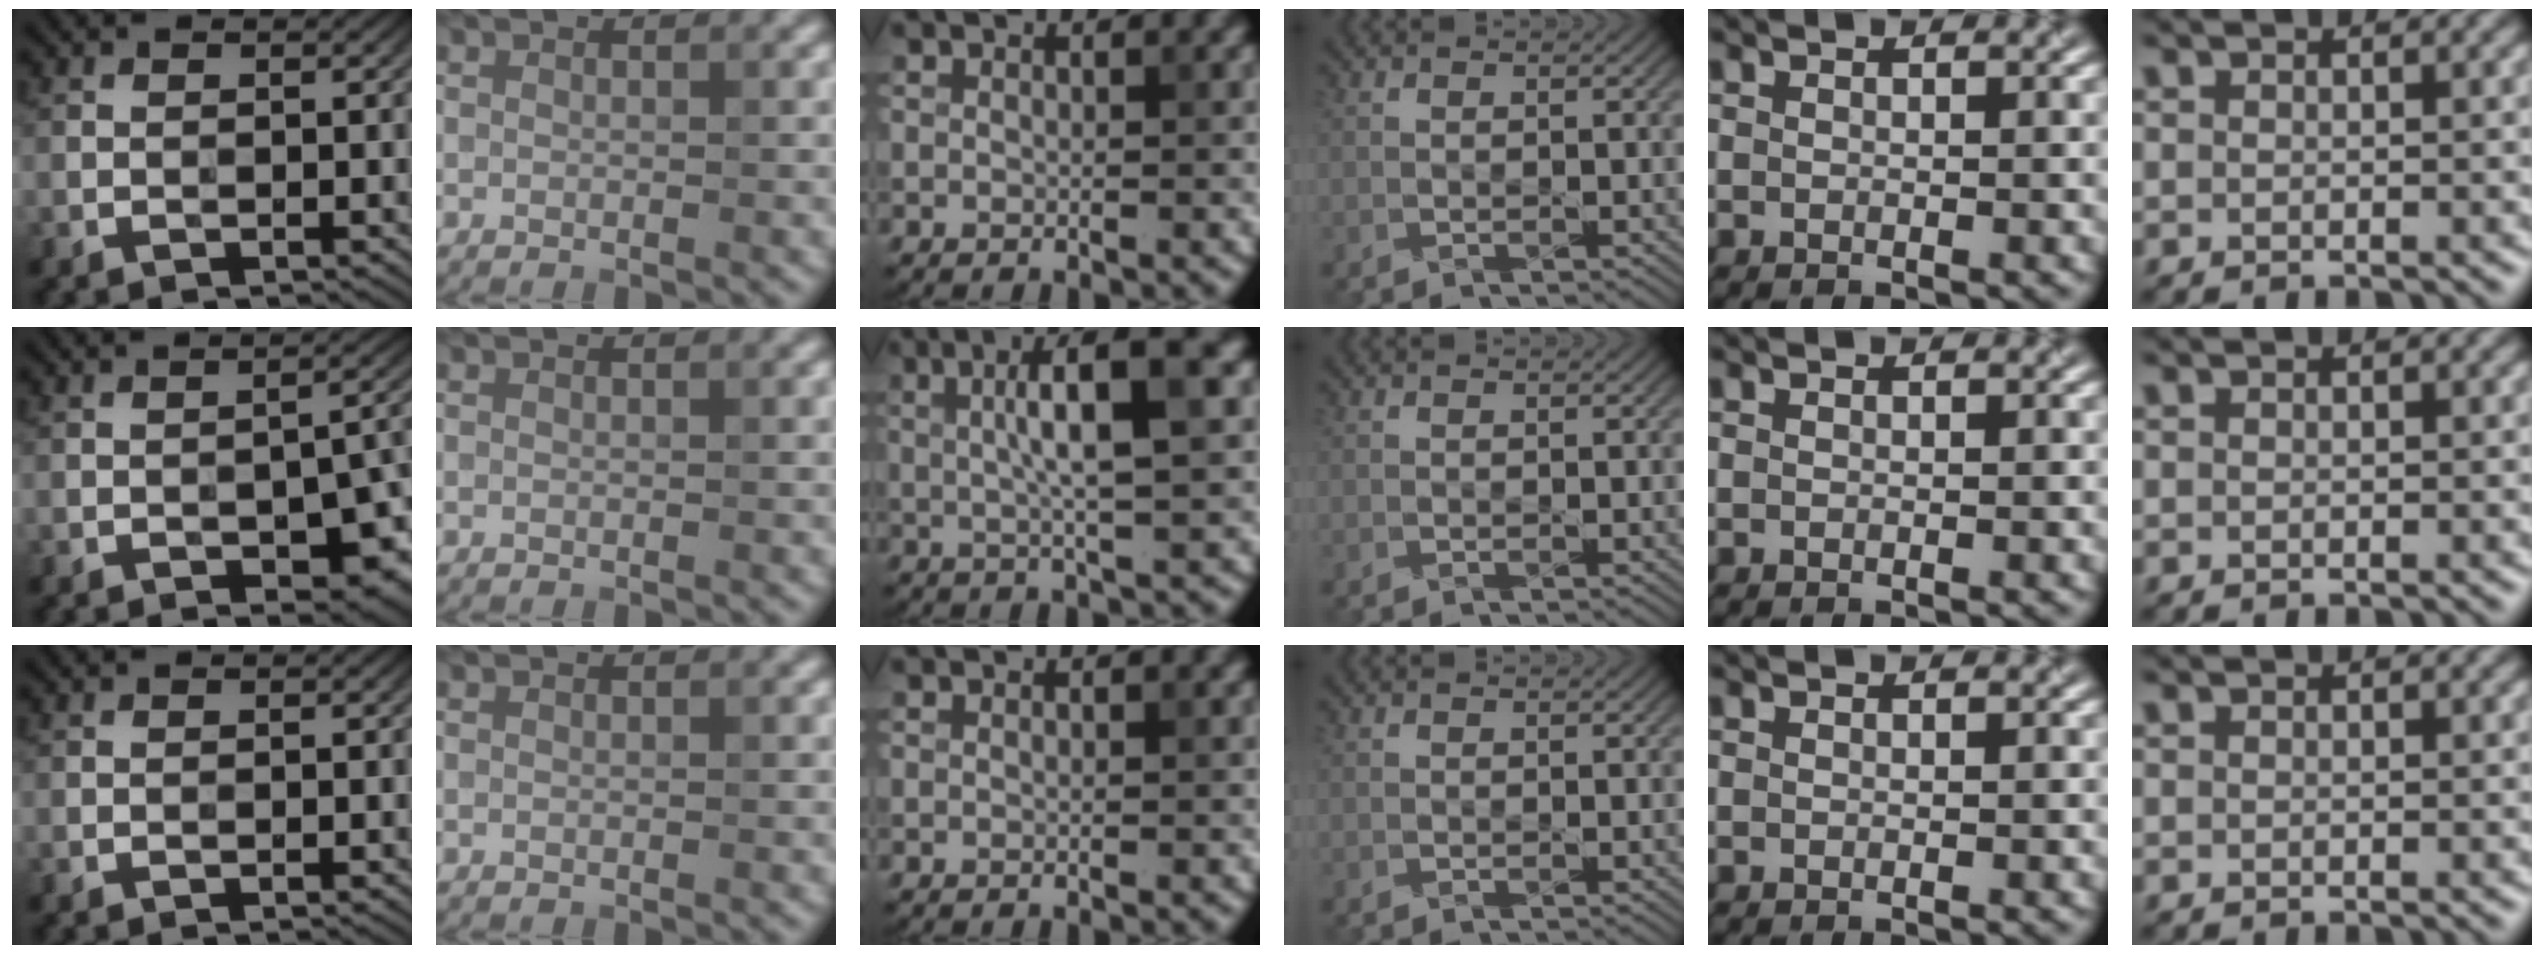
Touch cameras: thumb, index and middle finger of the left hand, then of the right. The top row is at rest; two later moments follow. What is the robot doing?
{"motion": "dispense", "object": "glue bottle"}